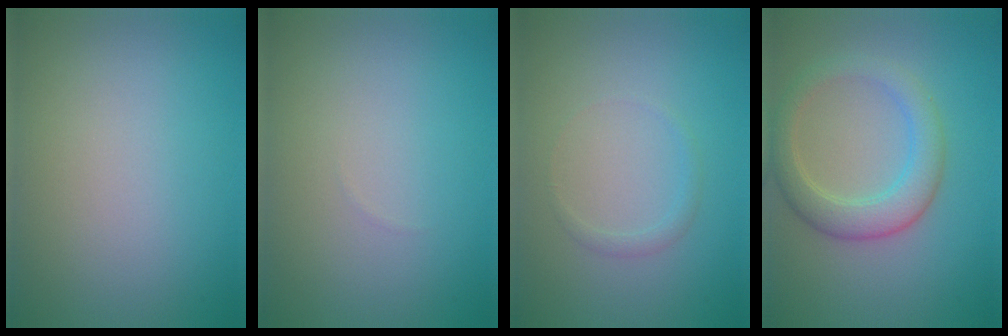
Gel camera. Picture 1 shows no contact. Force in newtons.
{"total": 0.0}
{"total": 0.9, "press": 0.9, "slide": 0.1}
{"total": 4.0, "press": 4.0, "slide": 0.2}